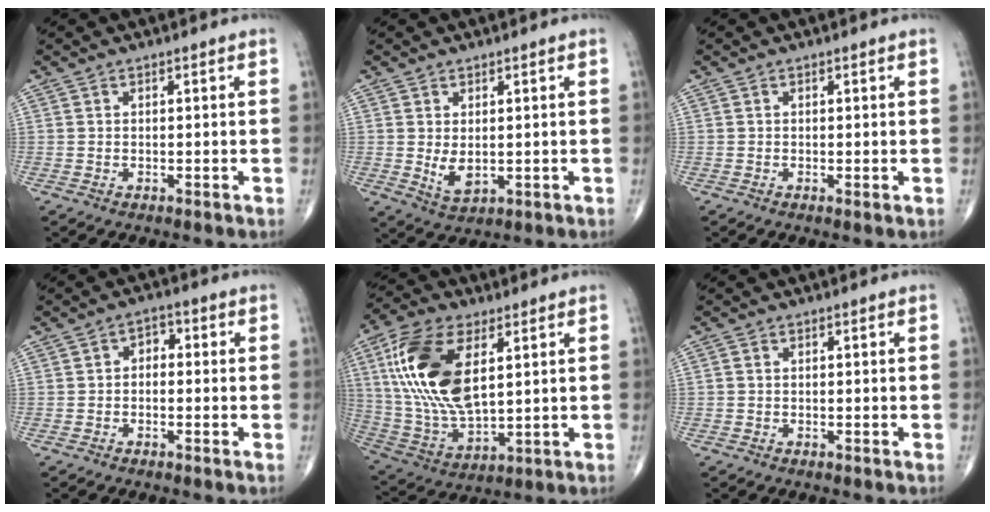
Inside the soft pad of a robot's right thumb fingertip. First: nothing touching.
{"total": 4.2, "force": [0.1, 2.4, 3.4], "torque": [-0.054, -0.012, 0.013]}
{"total": 0.6, "force": [0.0, 0.2, 0.5], "torque": [-0.012, -0.003, -0.002]}
{"total": 2.9, "force": [-0.1, 2.1, 2.0], "torque": [-0.007, 0.014, -0.014]}
{"total": 19.8, "force": [5.6, 10.0, 16.2], "torque": [-0.325, -0.017, 0.108]}
{"total": 0.5, "force": [0.0, 0.4, 0.3], "torque": [-0.004, 0.000, -0.004]}